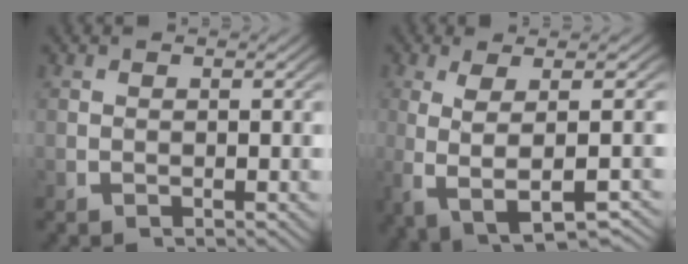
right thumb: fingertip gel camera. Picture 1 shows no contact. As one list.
[{"total": 7.9, "force": [-1.4, 3.3, 7.1], "torque": [-0.157, -0.023, 0.003]}]